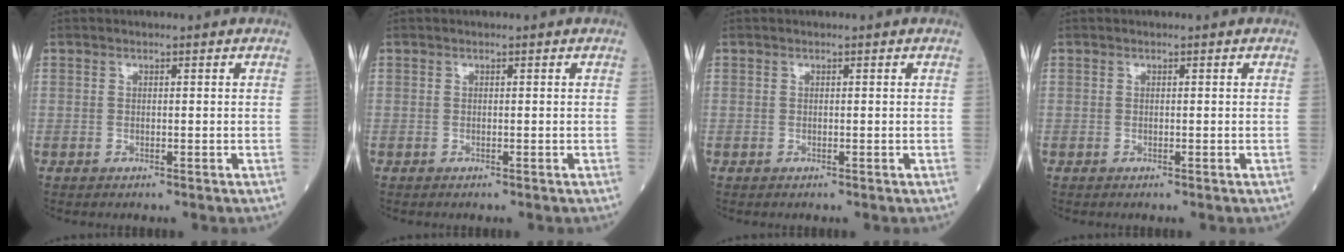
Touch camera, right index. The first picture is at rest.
{"total": 0.0}
{"total": 0.0}
{"total": 0.0}